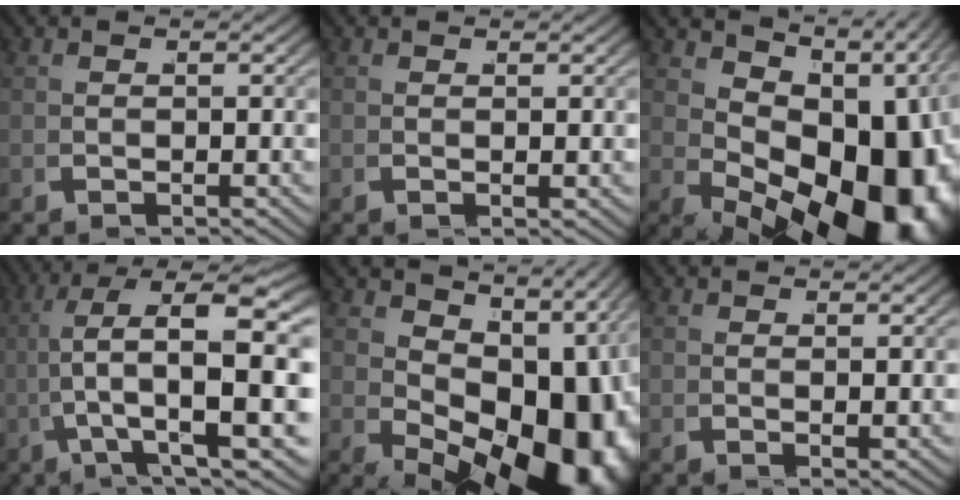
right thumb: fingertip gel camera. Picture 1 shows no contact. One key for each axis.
{"total": 0.6, "fx": 0.3, "fy": 0.2, "fz": 0.5, "tx": -0.010, "ty": -0.001, "tz": 0.004}
{"total": 19.1, "fx": -1.4, "fy": 11.1, "fz": 15.4, "tx": -0.231, "ty": -0.037, "tz": 0.007}
{"total": 13.3, "fx": 1.7, "fy": 5.5, "fz": 12.0, "tx": -0.208, "ty": -0.013, "tz": 0.042}
{"total": 16.7, "fx": -1.2, "fy": 9.8, "fz": 13.4, "tx": -0.200, "ty": -0.036, "tz": 0.009}
{"total": 0.9, "fx": 0.3, "fy": 0.4, "fz": 0.7, "tx": -0.017, "ty": -0.001, "tz": 0.004}